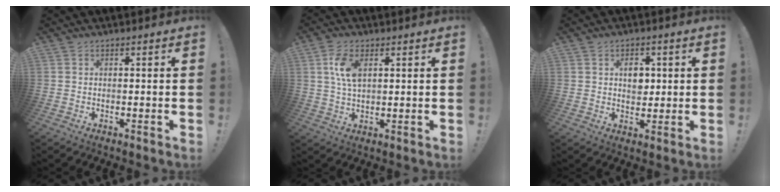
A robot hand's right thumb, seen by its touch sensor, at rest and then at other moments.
{"total": 7.7, "force": [2.5, 4.1, 6.0], "torque": [-0.121, -0.002, 0.042]}
{"total": 6.0, "force": [1.0, 4.8, 3.4], "torque": [-0.039, 0.000, 0.013]}